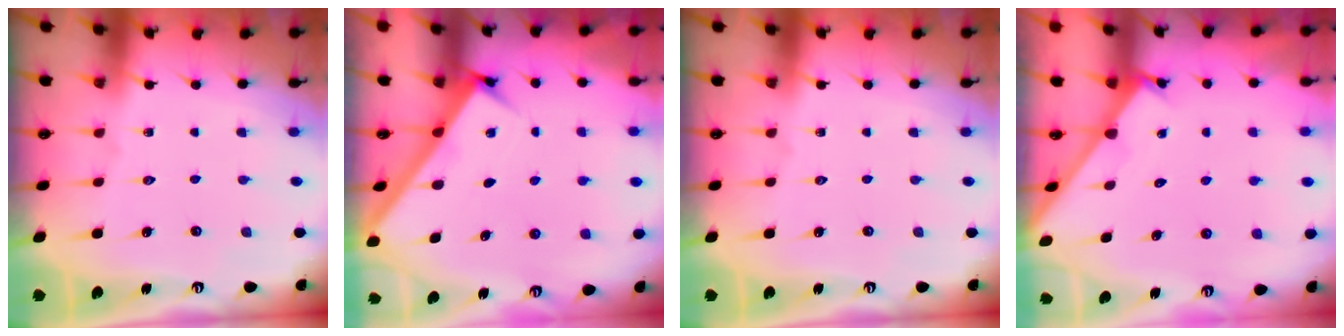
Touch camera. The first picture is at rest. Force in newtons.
{"total": 3.0, "press": 3.0, "slide": 0.2}
{"total": 0.0}
{"total": 2.7, "press": 2.7, "slide": 0.2}